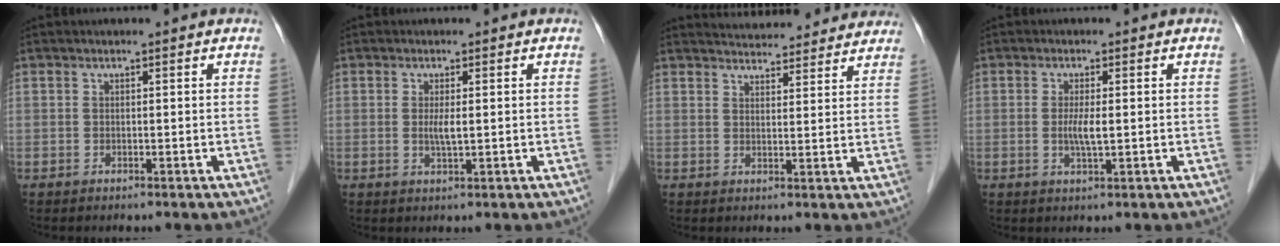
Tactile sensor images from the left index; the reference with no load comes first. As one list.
[{"total": 2.0, "force": [0.1, 0.3, 2.0], "torque": [-0.046, -0.004, 0.004]}, {"total": 14.7, "force": [14.0, 2.9, 3.6], "torque": [-0.035, 0.017, 0.168]}, {"total": 2.8, "force": [-0.1, 0.4, 2.8], "torque": [-0.061, -0.005, -0.001]}]